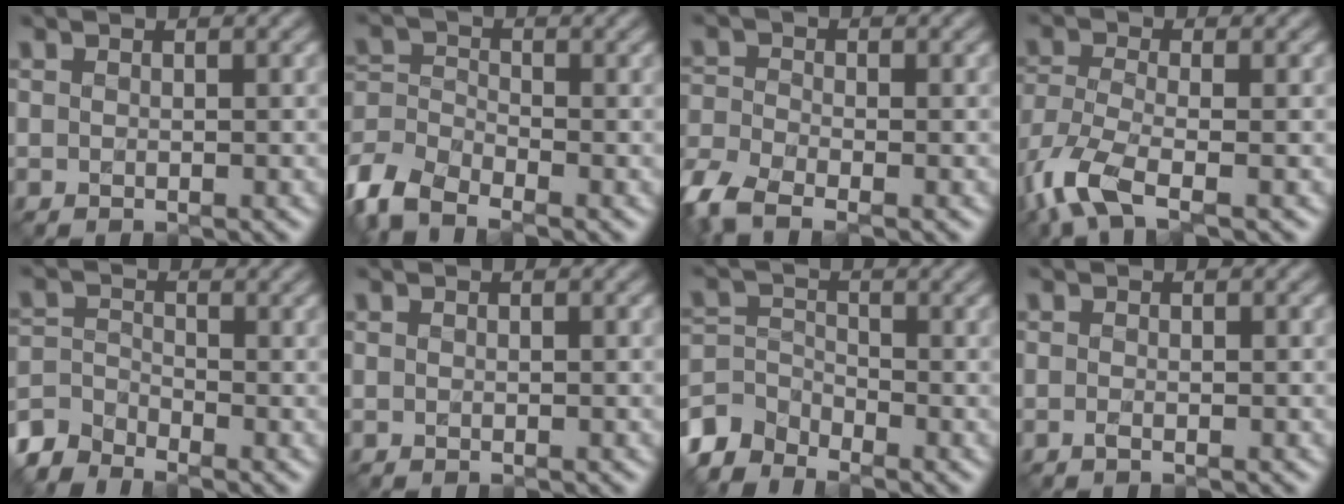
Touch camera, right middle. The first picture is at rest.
{"total": 5.3, "force": [-4.0, 2.1, 2.7], "torque": [-0.059, -0.005, -0.094]}
{"total": 5.3, "force": [-3.7, 2.3, 3.2], "torque": [-0.079, -0.013, -0.083]}
{"total": 6.2, "force": [-3.7, 2.1, 4.6], "torque": [-0.117, -0.017, -0.083]}
{"total": 3.2, "force": [-2.9, 1.3, 0.8], "torque": [-0.018, -0.003, -0.073]}
{"total": 0.0}
{"total": 3.7, "force": [-3.2, 1.7, 0.8], "torque": [-0.018, -0.003, -0.079]}
{"total": 0.5, "force": [-0.3, 0.1, 0.4], "torque": [-0.011, -0.004, -0.006]}